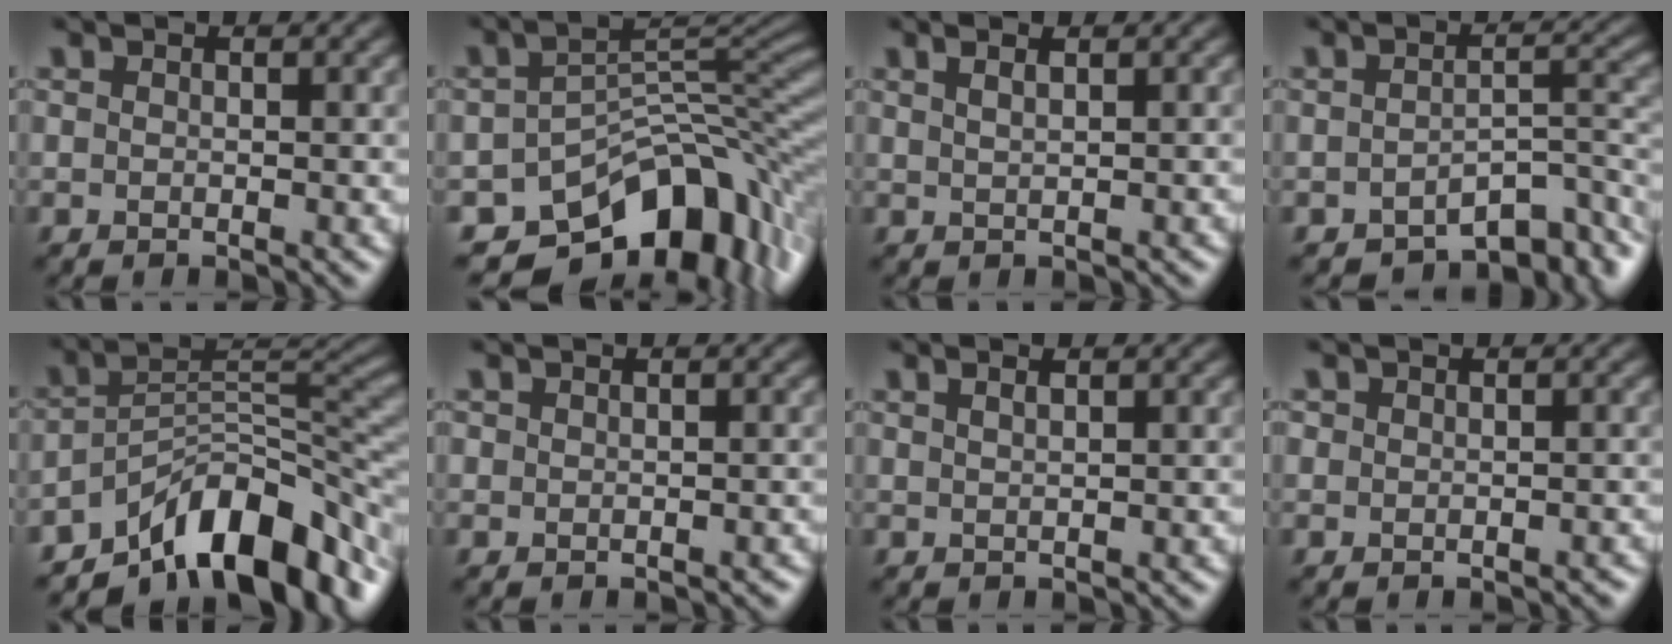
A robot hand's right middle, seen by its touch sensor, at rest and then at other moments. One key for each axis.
{"total": 10.6, "fx": -6.9, "fy": 5.7, "fz": 5.6, "tx": -0.058, "ty": -0.008, "tz": -0.116}
{"total": 1.6, "fx": 1.0, "fy": 0.6, "fz": 1.1, "tx": -0.014, "ty": -0.003, "tz": 0.015}
{"total": 6.4, "fx": -4.8, "fy": 2.4, "fz": 3.4, "tx": -0.031, "ty": -0.006, "tz": -0.067}
{"total": 11.1, "fx": -7.3, "fy": 4.1, "fz": 7.3, "tx": -0.091, "ty": 0.004, "tz": -0.134}
{"total": 0.7, "fx": -0.3, "fy": 0.6, "fz": 0.1, "tx": 0.005, "ty": -0.006, "tz": -0.004}
{"total": 0.9, "fx": 0.5, "fy": 0.3, "fz": 0.7, "tx": -0.011, "ty": 0.005, "tz": 0.011}
{"total": 1.0, "fx": -0.3, "fy": 0.9, "fz": 0.0, "tx": 0.011, "ty": -0.006, "tz": -0.005}